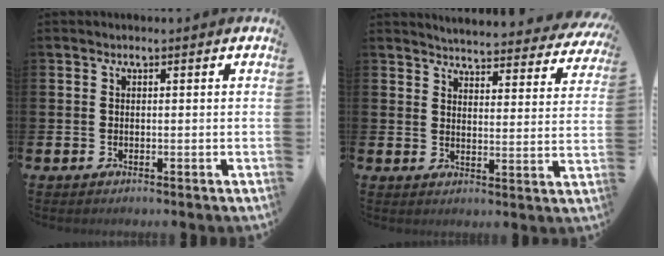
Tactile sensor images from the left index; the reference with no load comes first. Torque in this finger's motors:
{"motor_torque": [1.06, -1.08, 0.51, 0.03]}